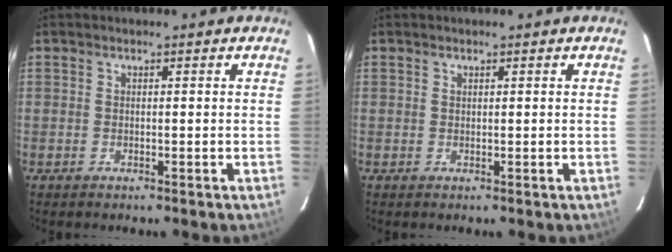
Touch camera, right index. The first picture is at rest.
{"total": 0.0}